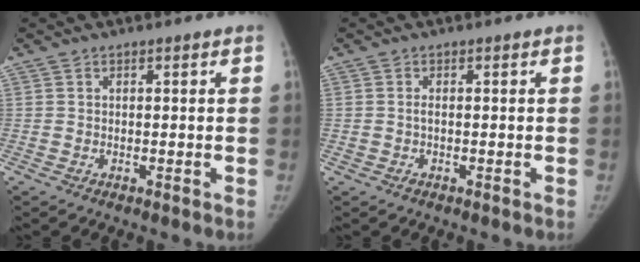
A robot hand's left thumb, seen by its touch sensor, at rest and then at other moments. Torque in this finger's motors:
{"motor_torque": [-0.01, 0.01, 0.01, 0.00, 0.02]}